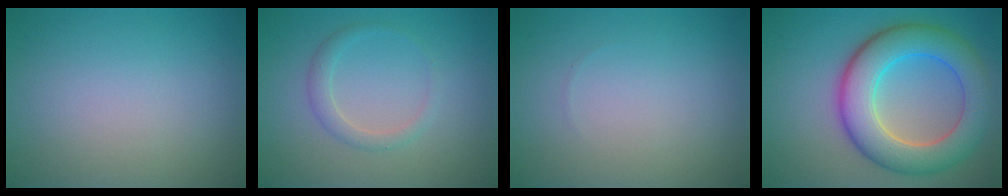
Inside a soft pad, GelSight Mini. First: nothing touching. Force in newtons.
{"total": 1.6, "press": 1.6, "slide": 0.1}
{"total": 0.0}
{"total": 8.5, "press": 8.5, "slide": 0.4}